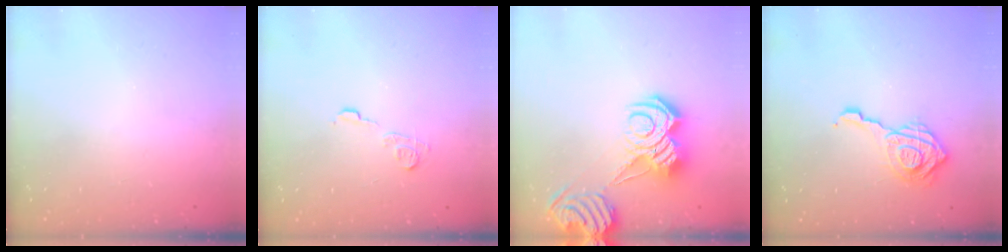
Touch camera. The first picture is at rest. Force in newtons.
{"total": 7.3, "press": 7.3, "slide": 0.5}
{"total": 10.5, "press": 10.4, "slide": 0.9}
{"total": 13.8, "press": 13.8, "slide": 1.3}